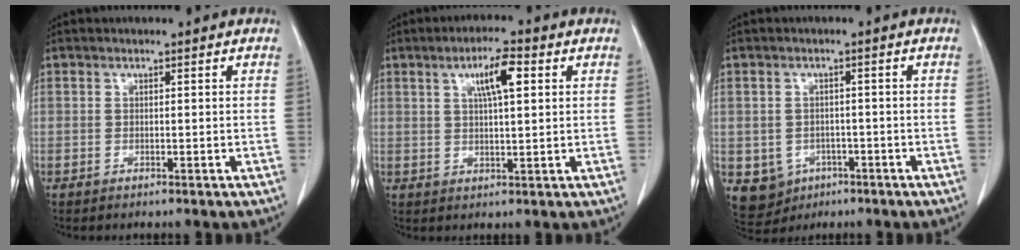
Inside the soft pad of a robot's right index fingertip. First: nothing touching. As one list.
[{"total": 6.1, "force": [2.3, 1.0, 5.6], "torque": [-0.098, 0.008, 0.040]}, {"total": 6.6, "force": [-2.8, 5.8, 1.5], "torque": [-0.030, 0.005, -0.030]}]